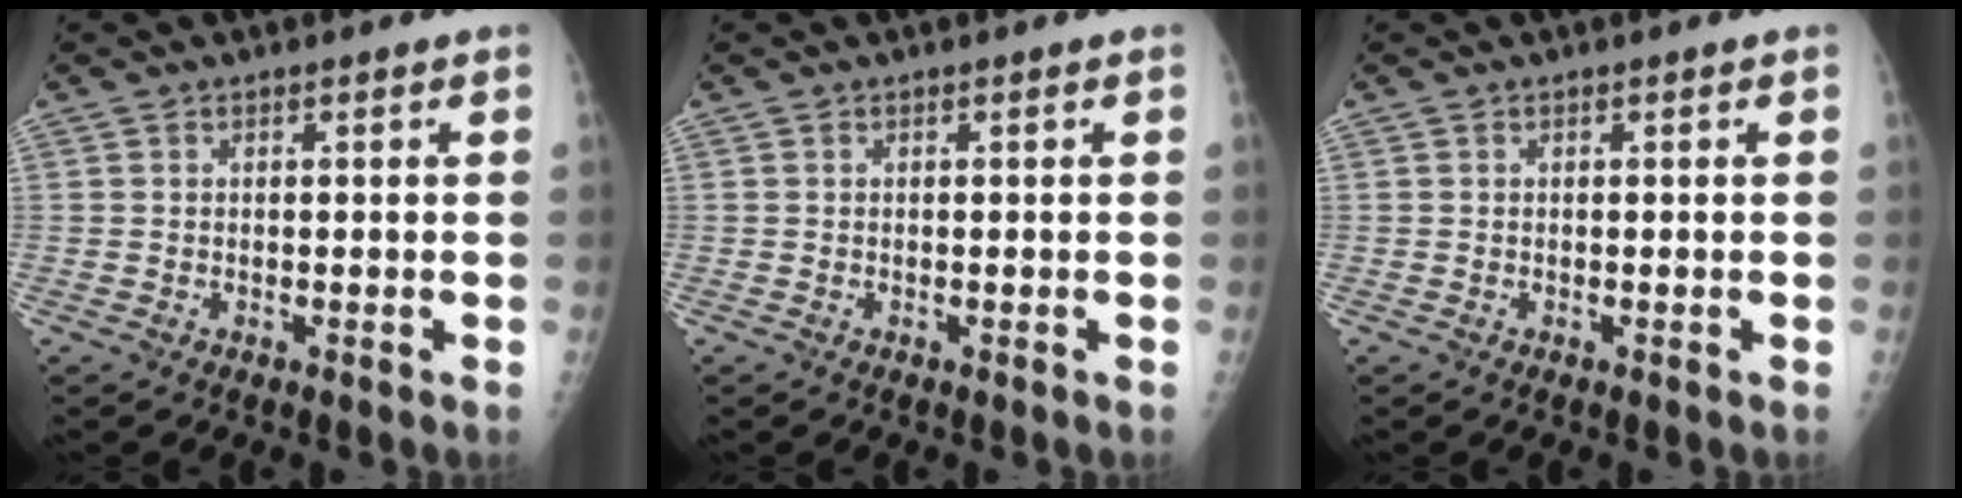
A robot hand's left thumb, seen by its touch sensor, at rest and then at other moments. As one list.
[{"total": 0.0}, {"total": 0.0}]